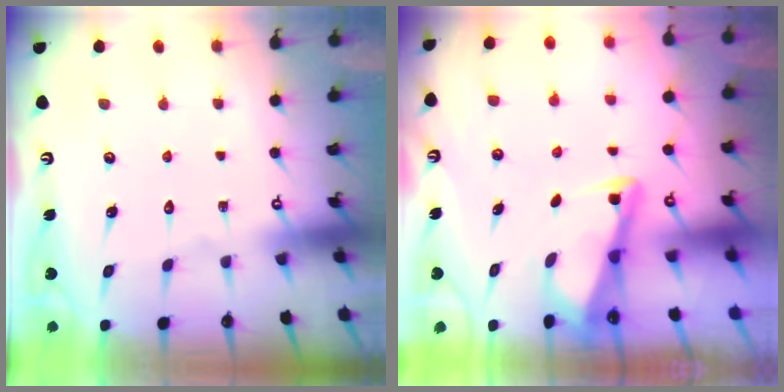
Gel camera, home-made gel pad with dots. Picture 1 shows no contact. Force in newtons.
{"total": 2.9, "press": 2.9, "slide": 0.4}